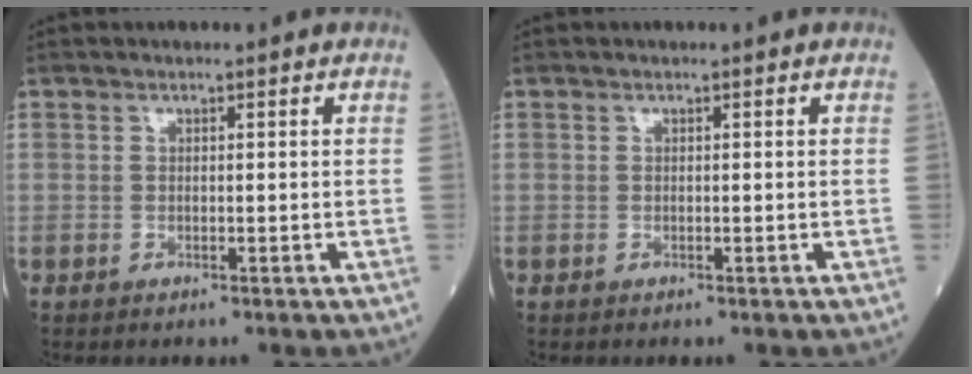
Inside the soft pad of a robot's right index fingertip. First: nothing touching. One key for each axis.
{"total": 0.0}